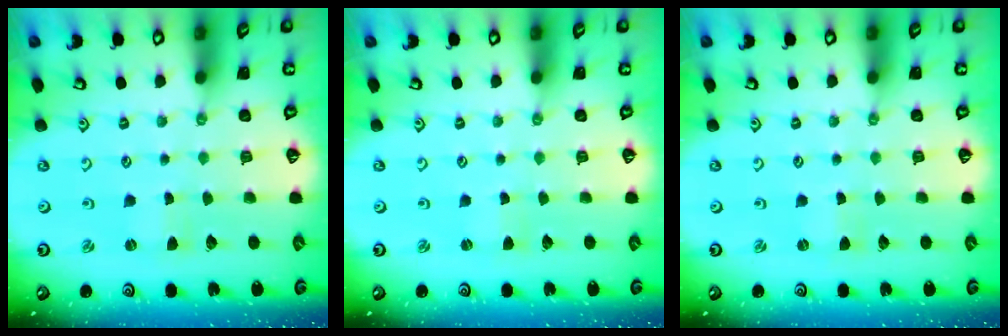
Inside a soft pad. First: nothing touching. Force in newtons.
{"total": 1.0, "press": 1.0, "slide": 0.1}
{"total": 0.0}